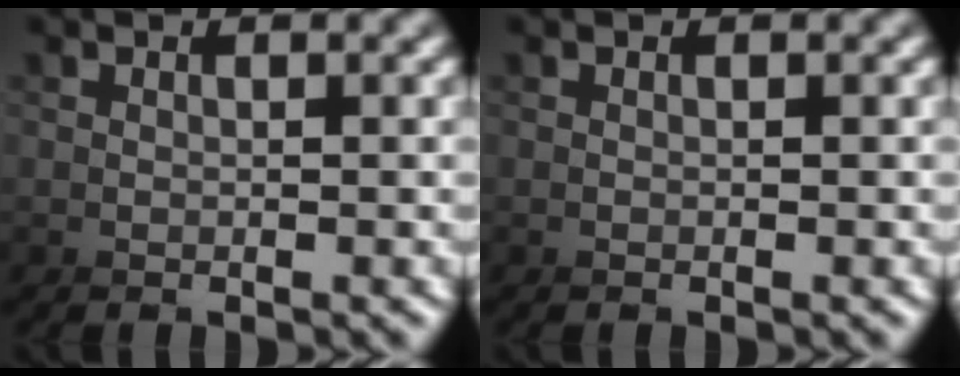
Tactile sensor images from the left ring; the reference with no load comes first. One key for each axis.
{"total": 0.0}